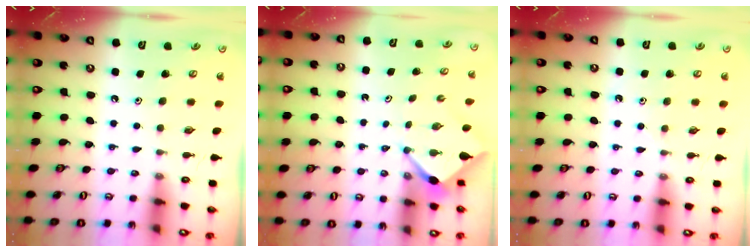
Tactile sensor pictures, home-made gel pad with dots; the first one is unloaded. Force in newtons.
{"total": 2.5, "press": 2.5, "slide": 0.3}
{"total": 3.9, "press": 3.9, "slide": 0.6}